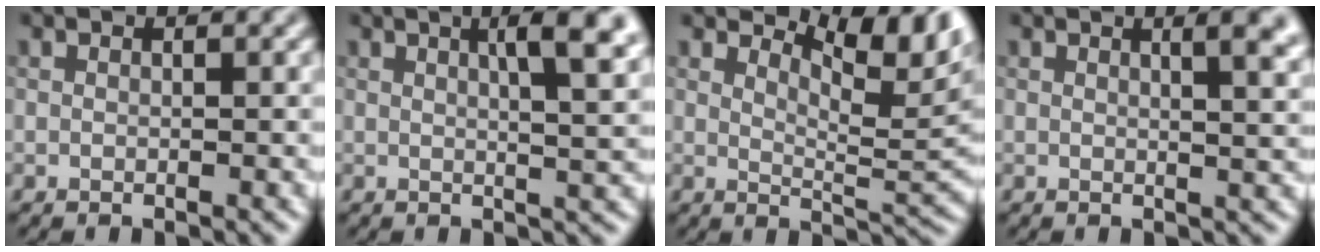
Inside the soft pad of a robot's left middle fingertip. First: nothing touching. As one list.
[{"total": 6.2, "force": [2.3, 1.7, 5.5], "torque": [-0.051, 0.015, 0.024]}, {"total": 6.7, "force": [4.3, 2.1, 4.7], "torque": [-0.066, -0.004, 0.070]}, {"total": 4.7, "force": [2.0, 1.9, 3.9], "torque": [-0.022, 0.011, 0.015]}]